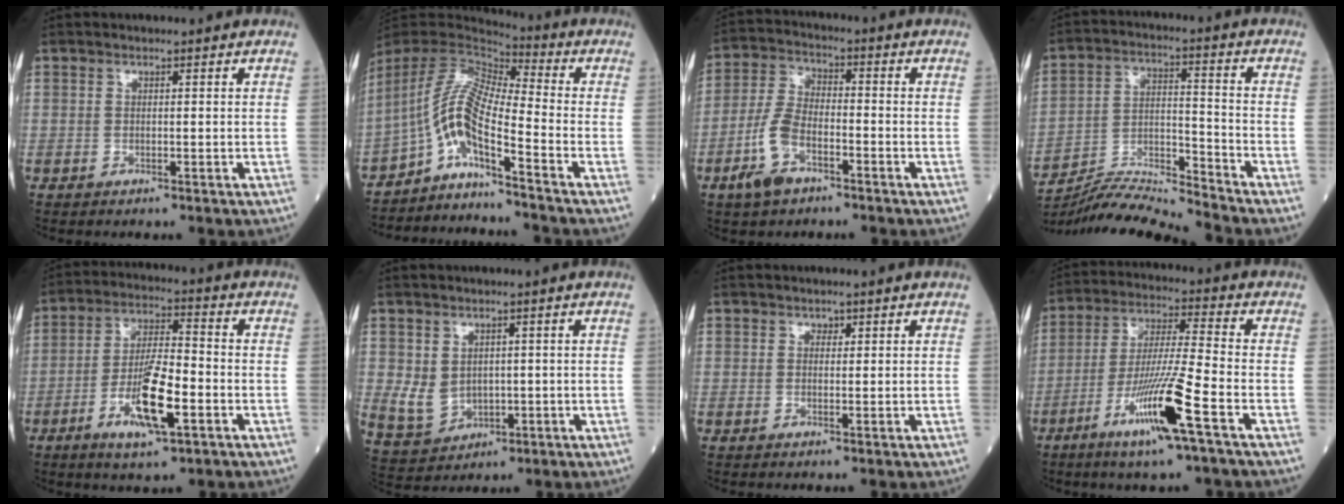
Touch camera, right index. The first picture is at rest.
{"total": 9.8, "force": [-6.1, 0.1, 7.7], "torque": [-0.156, 0.018, -0.114]}
{"total": 7.9, "force": [-4.0, 3.6, 5.8], "torque": [-0.137, 0.000, -0.079]}
{"total": 10.5, "force": [-10.1, -2.6, 0.9], "torque": [-0.023, 0.019, -0.185]}
{"total": 10.4, "force": [-4.0, 2.0, 9.4], "torque": [-0.180, -0.004, -0.068]}
{"total": 5.5, "force": [0.2, 4.6, 2.9], "torque": [-0.065, 0.006, 0.026]}
{"total": 0.8, "force": [0.5, 0.5, 0.2], "torque": [0.000, -0.002, 0.009]}
{"total": 12.5, "force": [-5.9, -0.8, 10.9], "torque": [-0.215, -0.017, -0.111]}